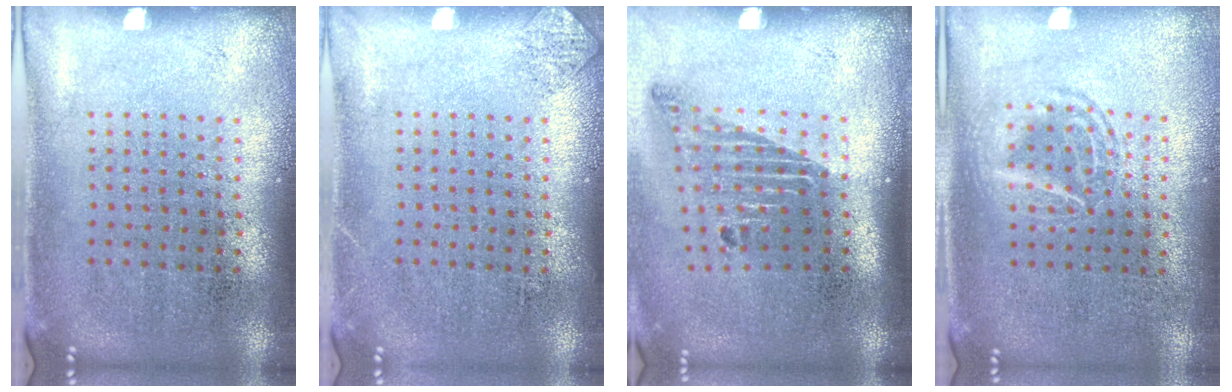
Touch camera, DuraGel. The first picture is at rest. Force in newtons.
{"total": 0.8, "press": 0.8, "slide": 0.1}
{"total": 1.8, "press": 1.2, "slide": 1.4}
{"total": 1.3, "press": 1.3, "slide": 0.1}